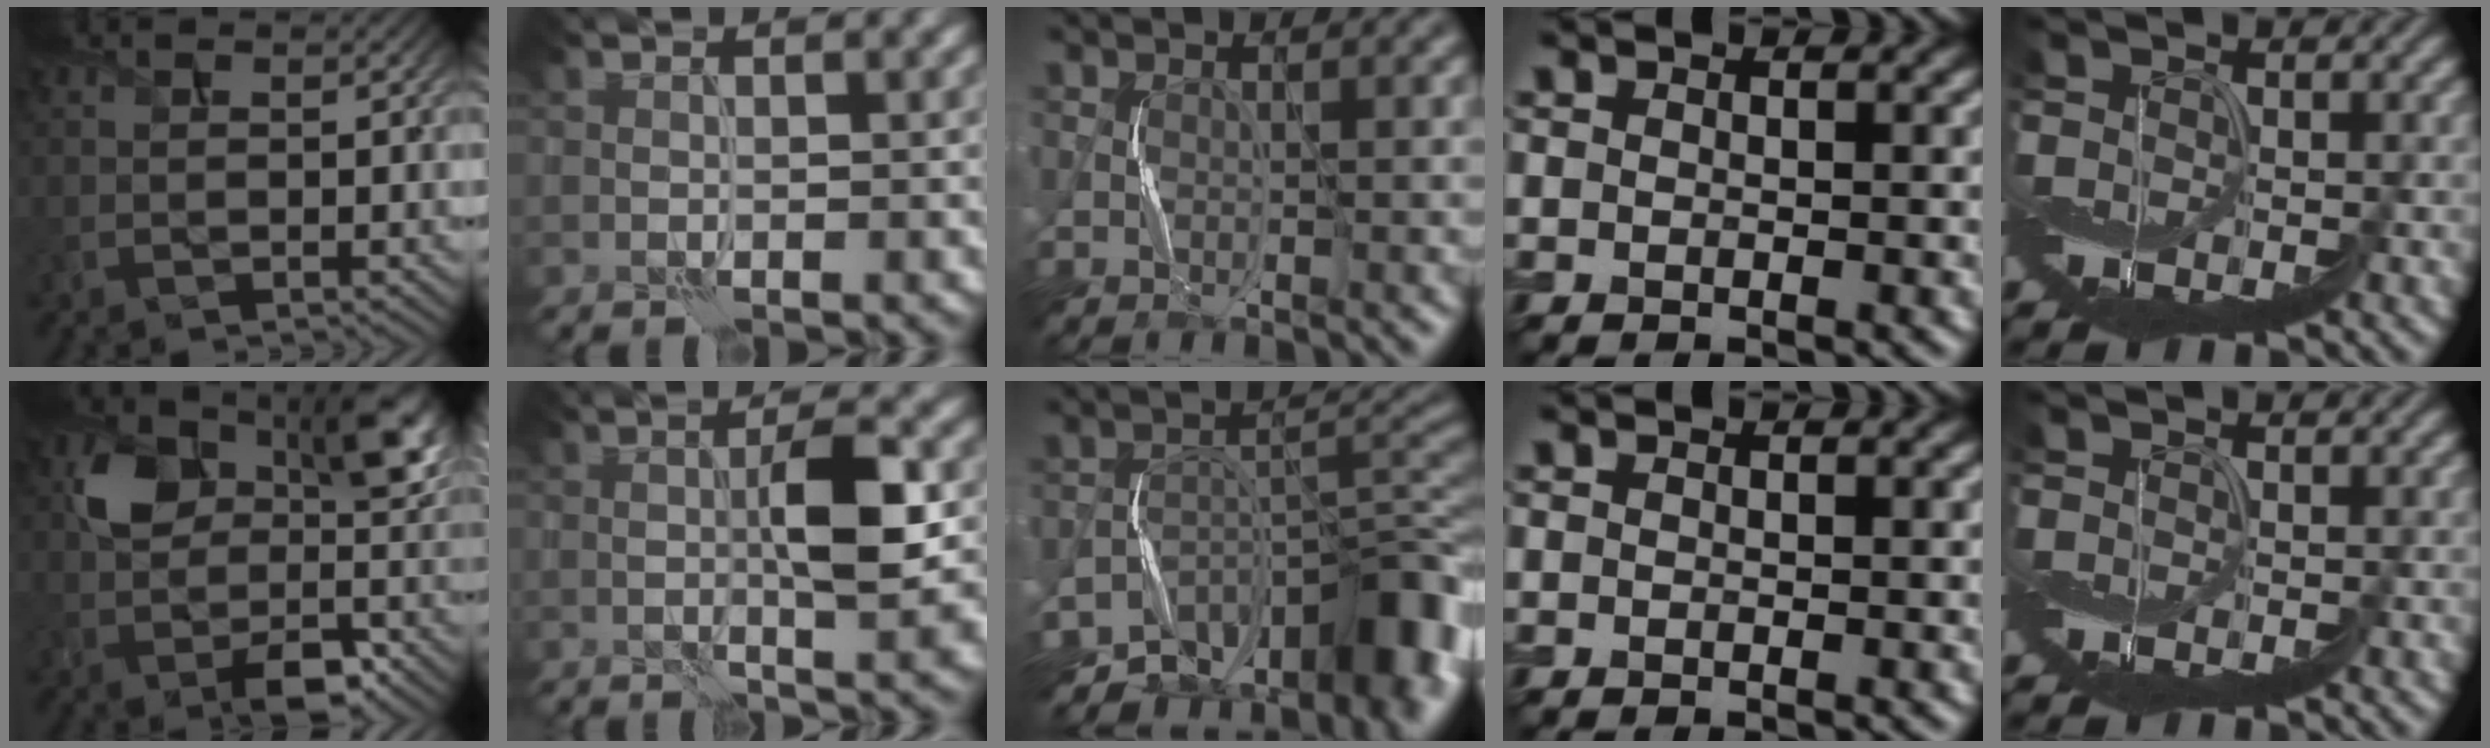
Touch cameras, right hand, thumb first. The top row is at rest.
{"thumb": {"total": 11.4, "force": [0.7, 7.6, 8.5], "torque": [-0.149, -0.005, 0.009]}, "index": {"total": 5.8, "force": [0.0, 1.1, 5.7], "torque": [-0.097, 0.006, -0.001]}, "middle": {"total": 10.9, "force": [-8.0, 5.3, 5.2], "torque": [-0.043, 0.003, -0.133]}}